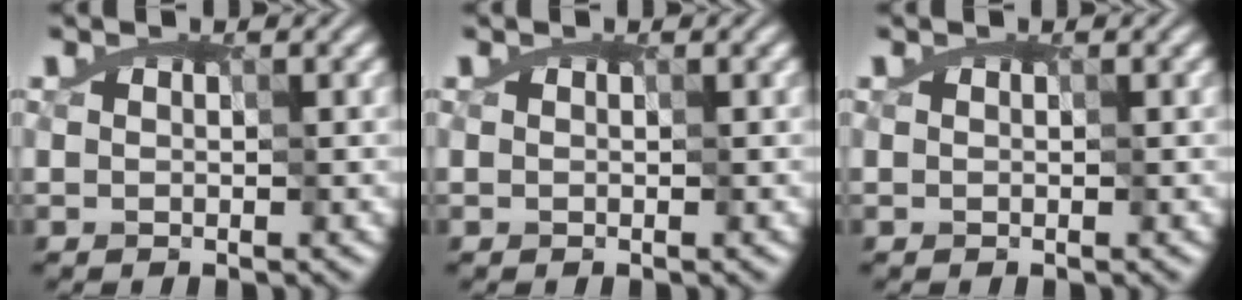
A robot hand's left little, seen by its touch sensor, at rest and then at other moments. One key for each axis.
{"total": 0.0}
{"total": 0.0}